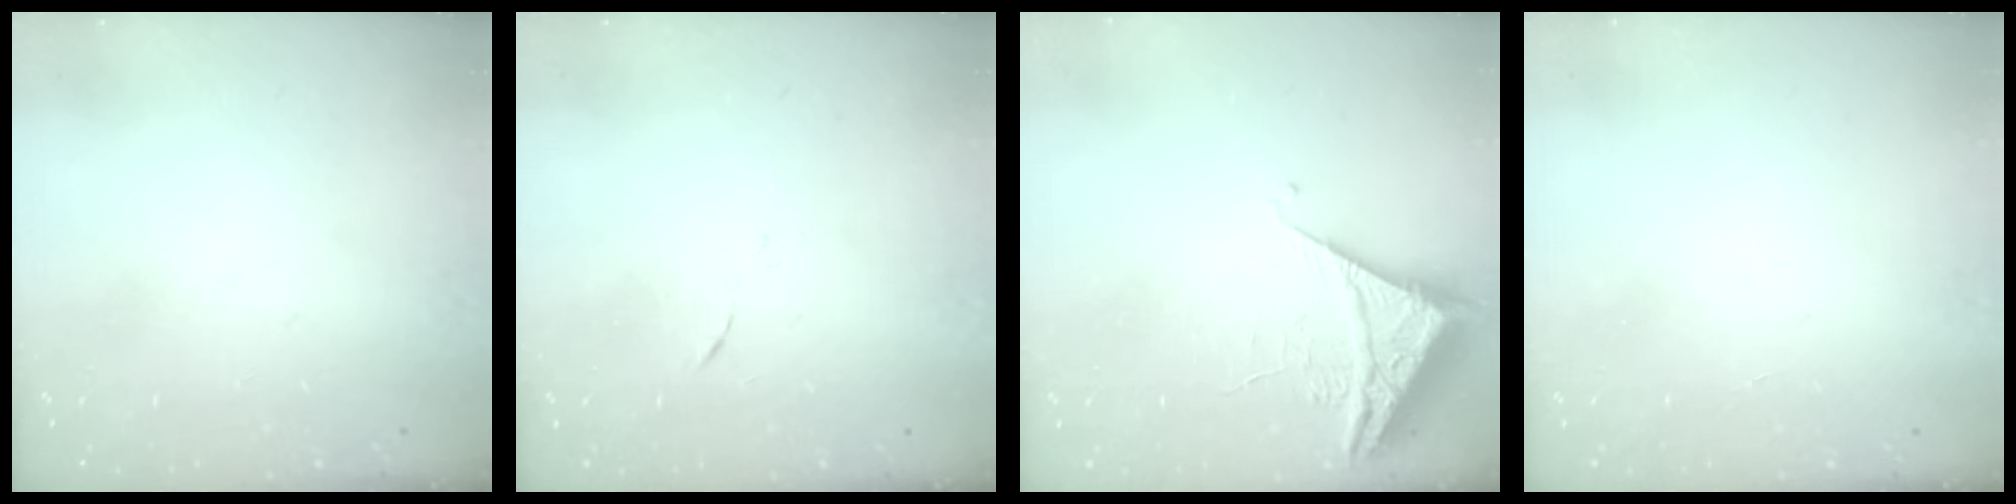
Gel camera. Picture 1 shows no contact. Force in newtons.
{"total": 5.0, "press": 5.0, "slide": 0.3}
{"total": 6.1, "press": 6.1, "slide": 0.3}
{"total": 1.6, "press": 1.5, "slide": 0.1}